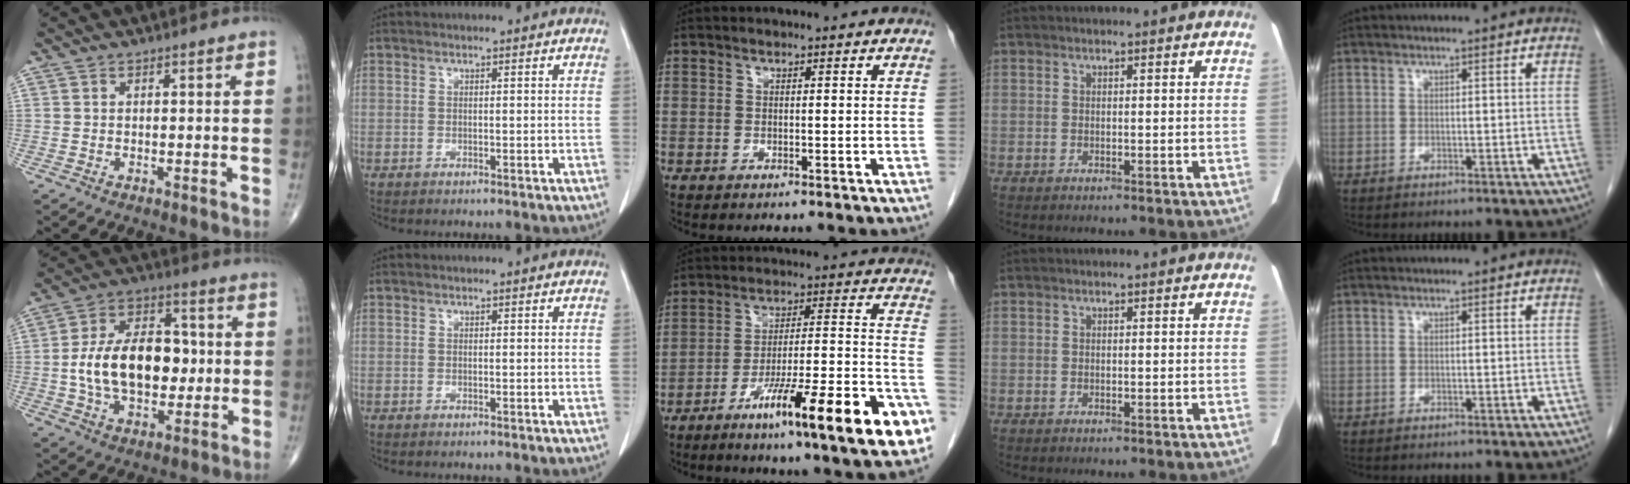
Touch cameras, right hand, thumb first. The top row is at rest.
{"thumb": {"total": 18.5, "force": [-0.4, 11.4, 14.5], "torque": [-0.224, 0.025, -0.005]}, "middle": {"total": 20.4, "force": [-11.1, 1.2, 17.1], "torque": [-0.208, -0.006, -0.171]}}